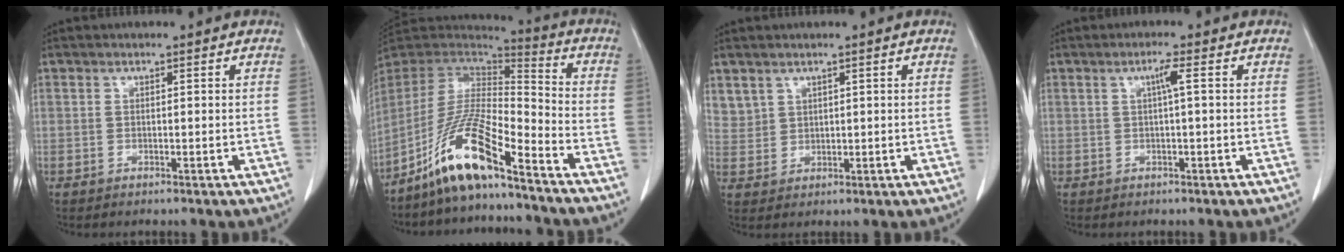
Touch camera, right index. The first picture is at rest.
{"total": 13.2, "force": [-9.2, 1.3, 9.5], "torque": [-0.190, -0.002, -0.174]}
{"total": 4.0, "force": [2.7, 2.9, 0.5], "torque": [-0.005, 0.004, 0.064]}
{"total": 1.9, "force": [0.3, -0.3, 1.9], "torque": [-0.034, 0.003, 0.006]}